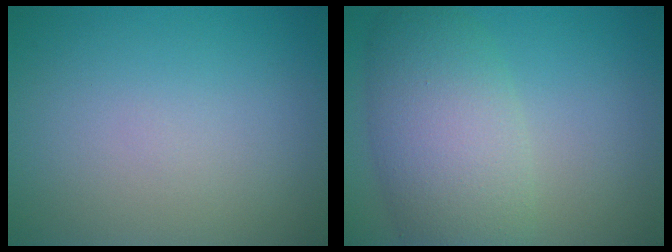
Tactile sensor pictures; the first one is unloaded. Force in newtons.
{"total": 7.2, "press": 7.2, "slide": 0.4}